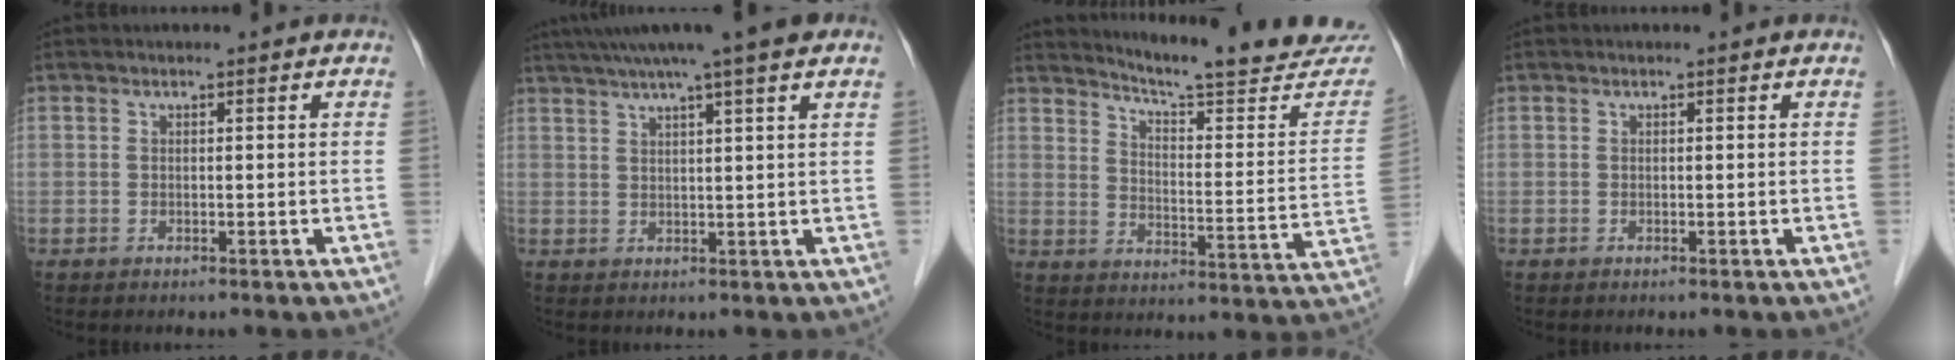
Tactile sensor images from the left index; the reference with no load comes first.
{"total": 10.4, "force": [7.9, -0.8, 6.7], "torque": [-0.109, 0.032, 0.103]}
{"total": 20.9, "force": [19.8, 1.2, 6.6], "torque": [-0.091, -0.092, 0.245]}
{"total": 0.0}